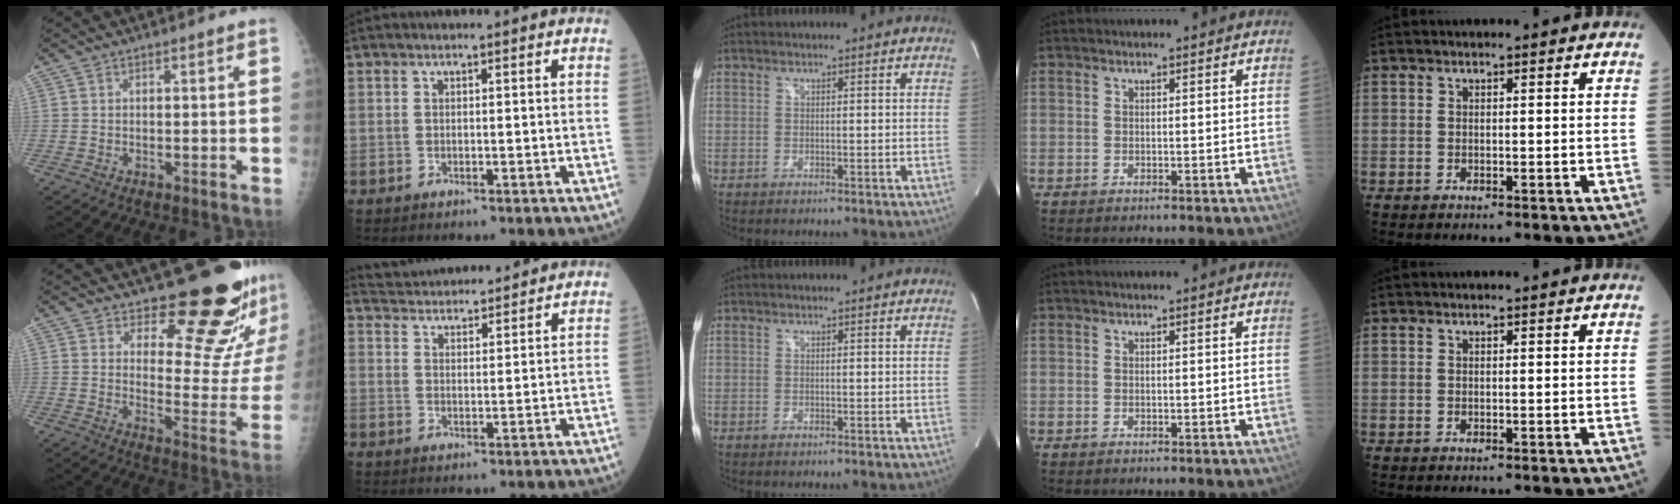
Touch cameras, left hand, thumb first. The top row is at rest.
{"thumb": {"total": 18.3, "force": [16.0, 5.7, 6.8], "torque": [-0.034, -0.150, 0.196]}, "index": {"total": 12.8, "force": [12.3, 2.0, 3.0], "torque": [-0.047, 0.032, 0.184]}}